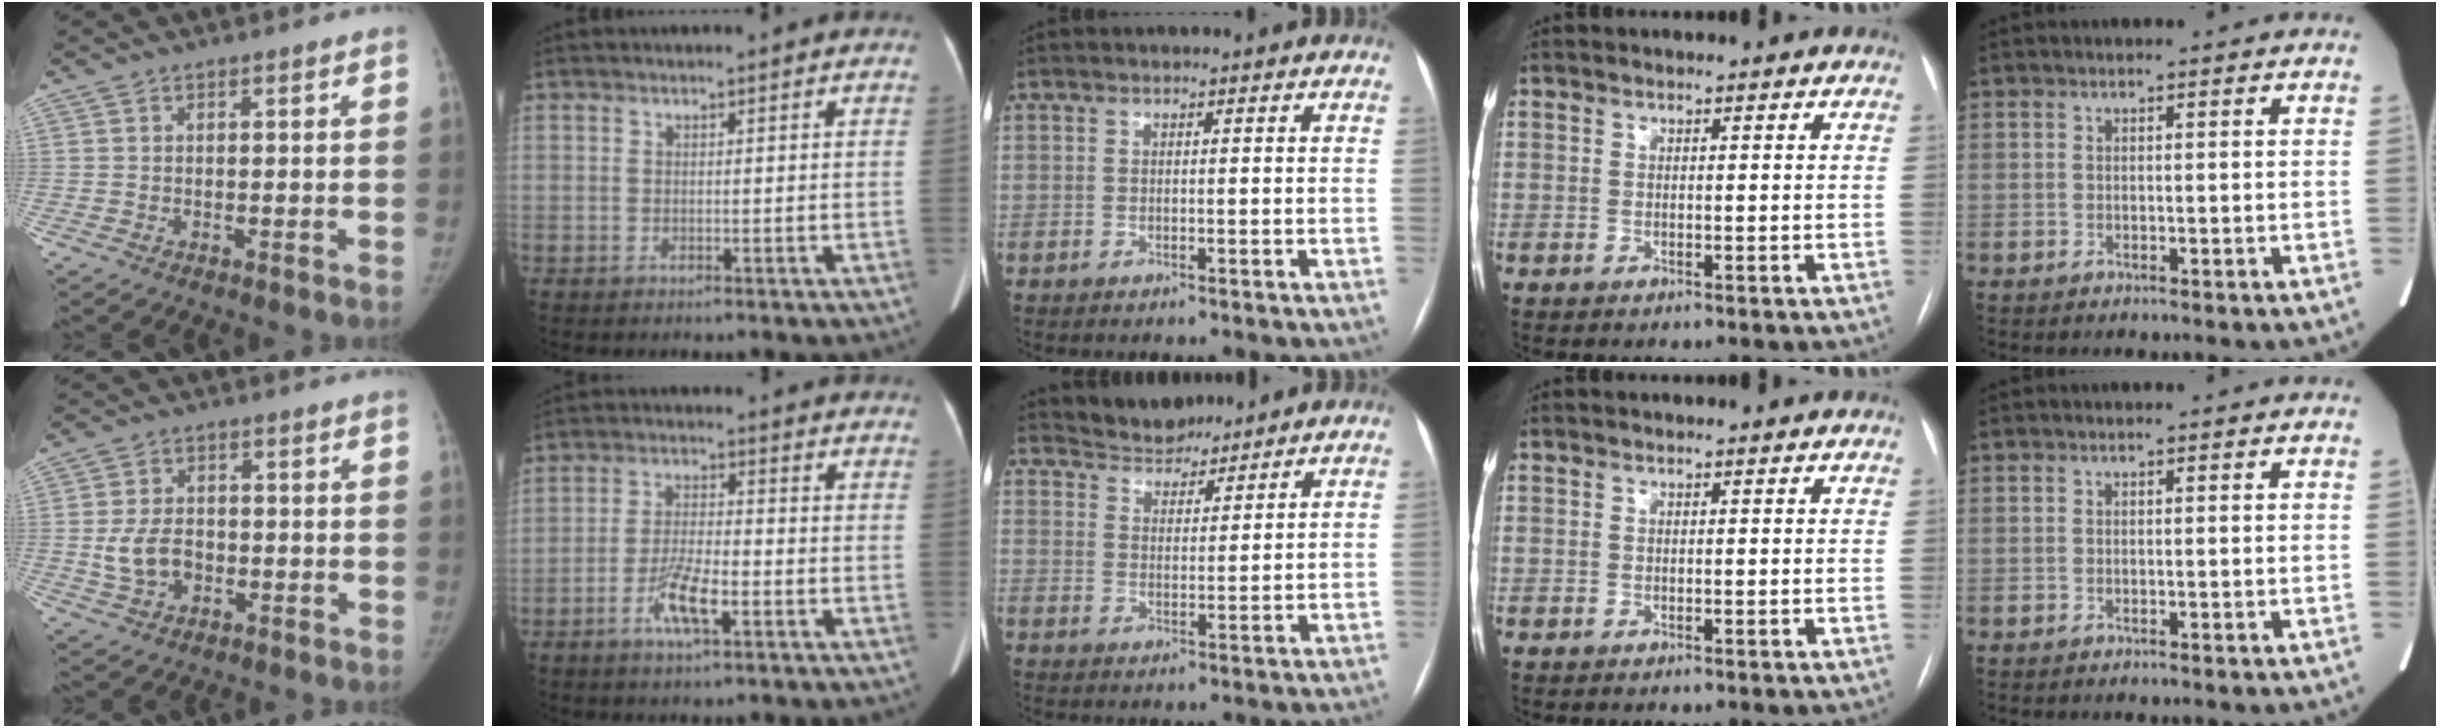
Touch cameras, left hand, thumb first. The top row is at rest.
{"thumb": {"total": 6.7, "force": [-1.2, 4.8, 4.5], "torque": [-0.079, 0.011, -0.019]}, "index": {"total": 6.4, "force": [-3.1, 1.2, 5.4], "torque": [-0.109, -0.003, -0.061]}, "middle": {"total": 5.6, "force": [5.3, 1.6, 0.0], "torque": [-0.006, 0.014, 0.094]}}